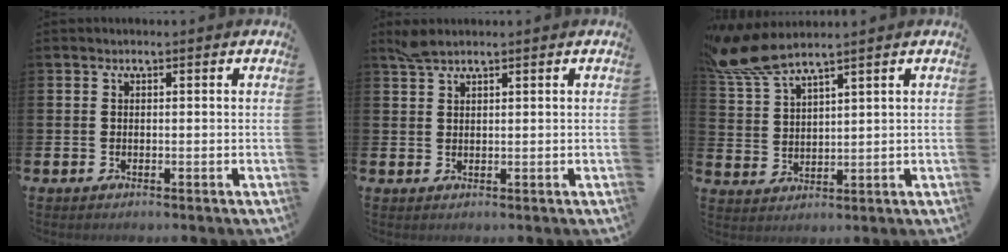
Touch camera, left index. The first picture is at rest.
{"total": 2.2, "force": [1.9, 0.4, 0.9], "torque": [-0.015, 0.003, 0.034]}
{"total": 7.7, "force": [6.9, 0.7, 3.4], "torque": [-0.090, -0.022, 0.127]}